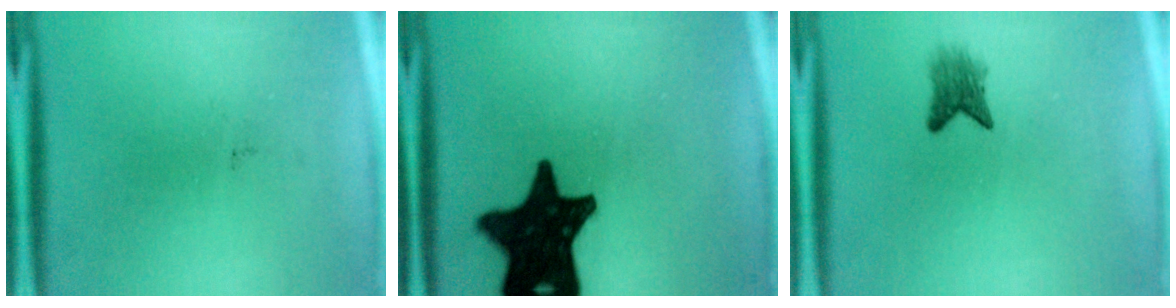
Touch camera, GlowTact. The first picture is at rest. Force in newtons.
{"total": 18.2}
{"total": 2.9}